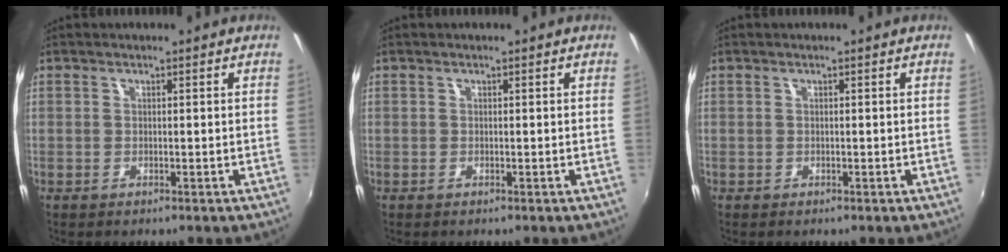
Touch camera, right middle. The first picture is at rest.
{"total": 0.0}
{"total": 0.0}